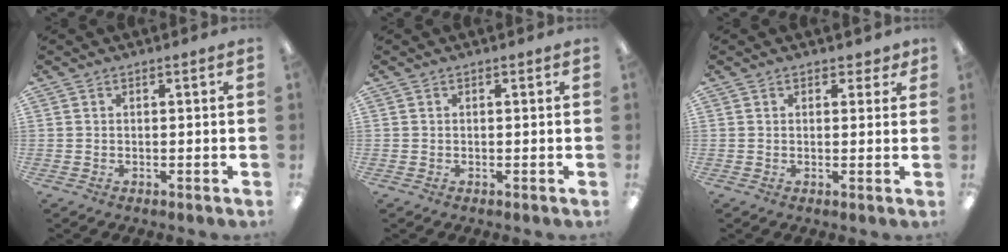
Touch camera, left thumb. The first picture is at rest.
{"total": 0.0}
{"total": 2.3, "force": [1.5, 1.5, 1.0], "torque": [-0.004, -0.003, 0.024]}